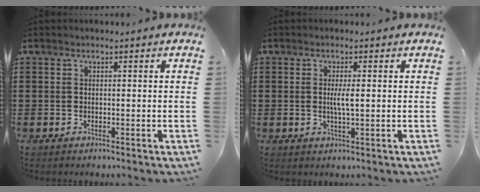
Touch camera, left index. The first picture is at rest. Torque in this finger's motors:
{"motor_torque": [0.18, 0.01, 0.11, 0.04]}